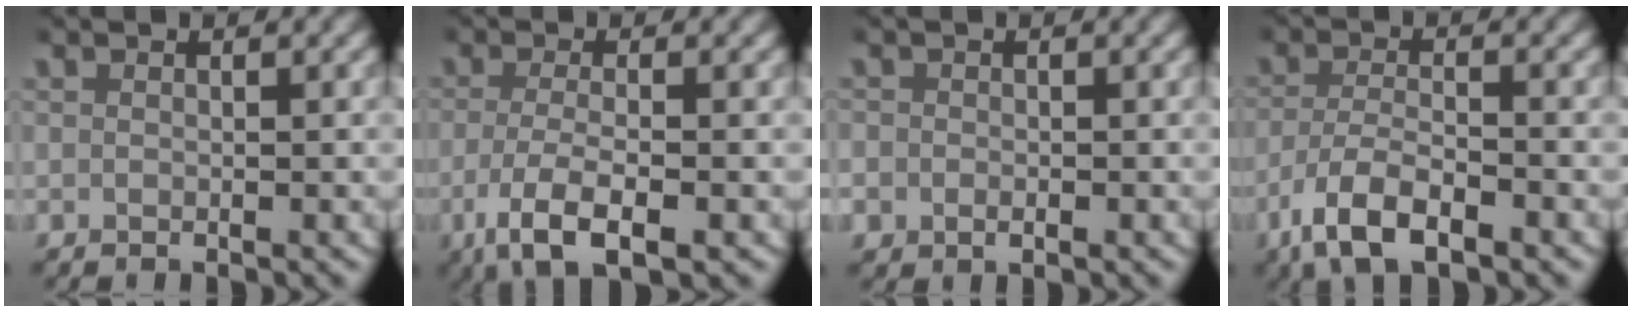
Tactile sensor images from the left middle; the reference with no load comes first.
{"total": 5.4, "force": [-2.6, 1.9, 4.3], "torque": [-0.092, -0.017, -0.035]}
{"total": 2.2, "force": [-0.5, 2.0, 0.7], "torque": [-0.023, -0.010, -0.007]}
{"total": 4.9, "force": [-2.9, 2.0, 3.4], "torque": [-0.071, -0.006, -0.048]}